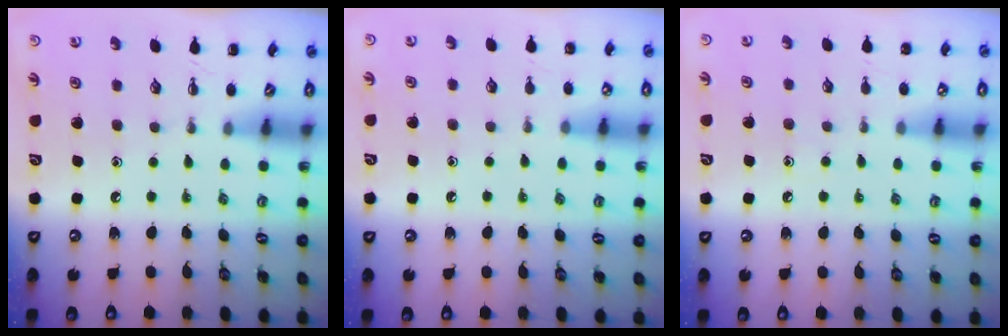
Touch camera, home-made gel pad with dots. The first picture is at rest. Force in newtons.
{"total": 8.1, "press": 7.8, "slide": 2.2}
{"total": 4.8, "press": 4.6, "slide": 1.2}